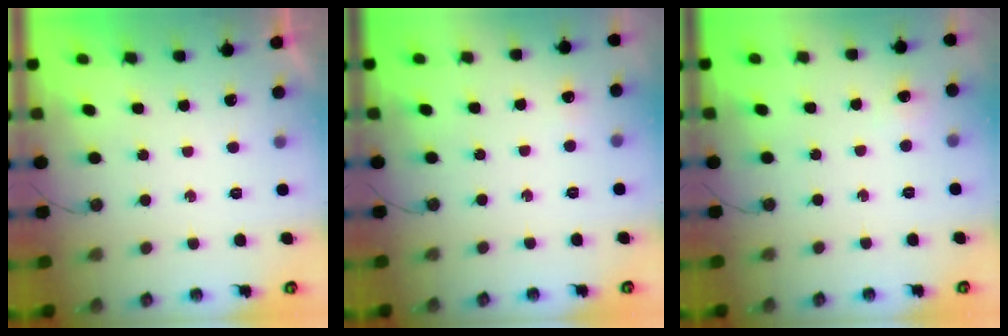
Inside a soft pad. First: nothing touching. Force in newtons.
{"total": 3.6, "press": 3.6, "slide": 0.5}
{"total": 5.1, "press": 5.0, "slide": 0.7}